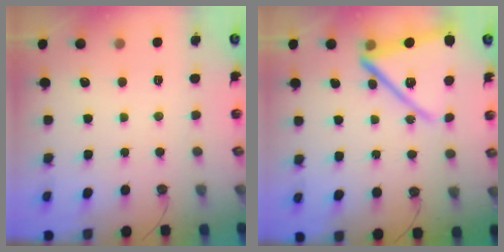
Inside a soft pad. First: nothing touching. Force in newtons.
{"total": 18.4, "press": 18.3, "slide": 1.6}